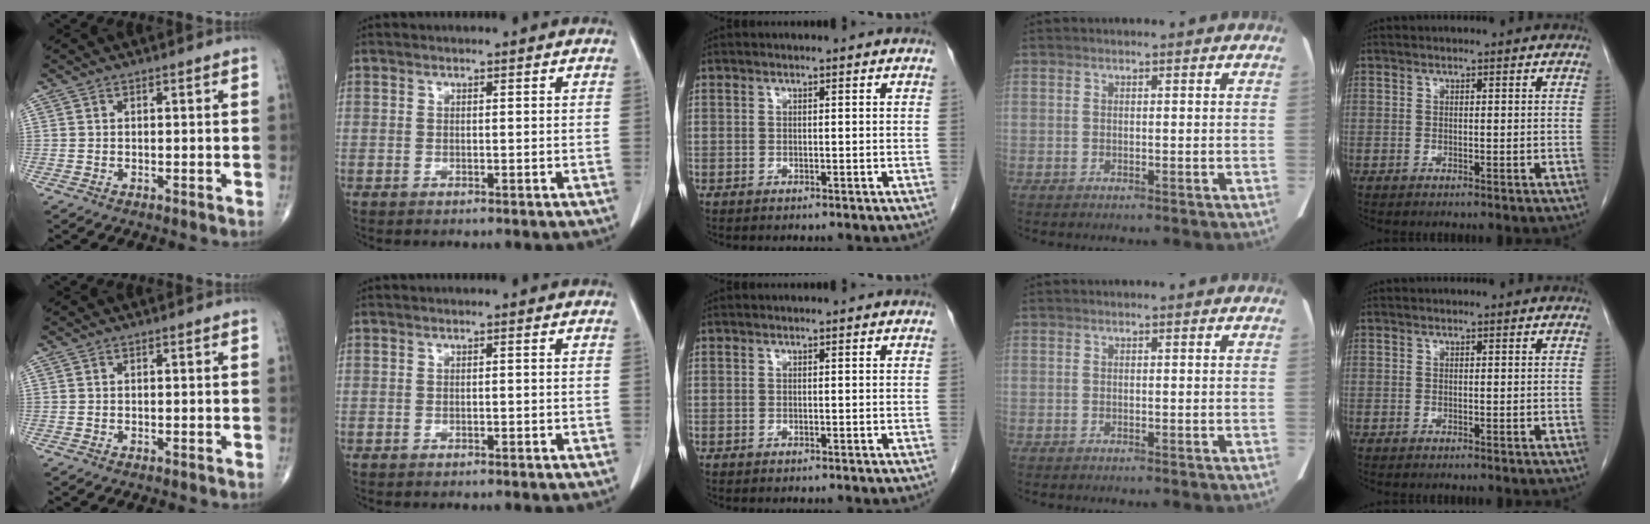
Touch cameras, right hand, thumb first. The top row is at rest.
{"index": {"total": 0.6, "force": [-0.3, 0.1, 0.5], "torque": [-0.009, 0.000, -0.004]}}